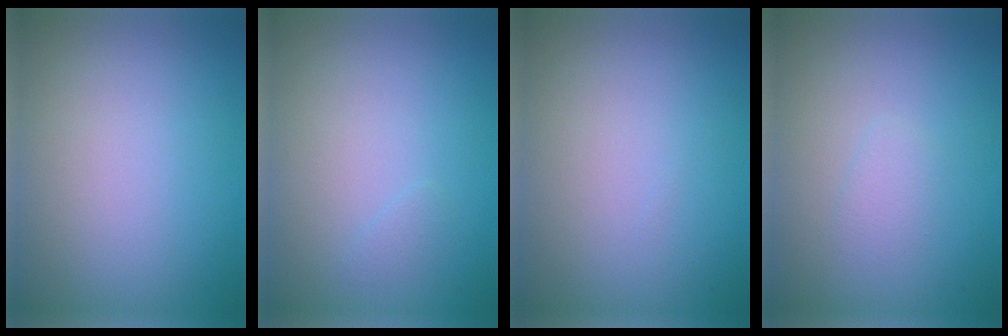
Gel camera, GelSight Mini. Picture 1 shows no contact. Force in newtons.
{"total": 0.6, "press": 0.6, "slide": 0.1}
{"total": 0.0}
{"total": 0.9, "press": 0.9, "slide": 0.0}